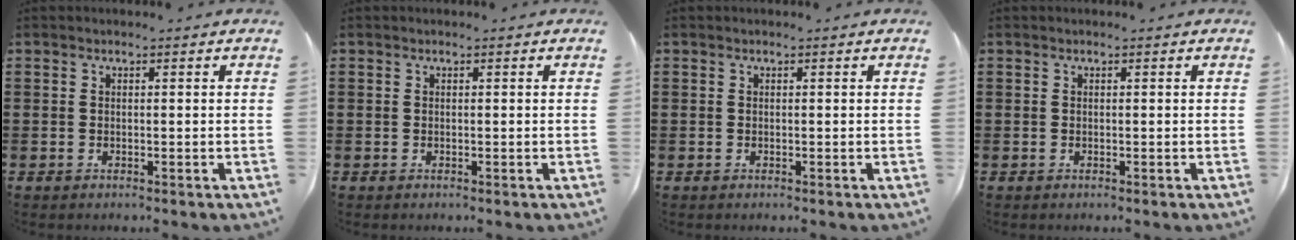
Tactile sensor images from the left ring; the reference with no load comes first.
{"total": 0.0}
{"total": 0.0}
{"total": 0.0}